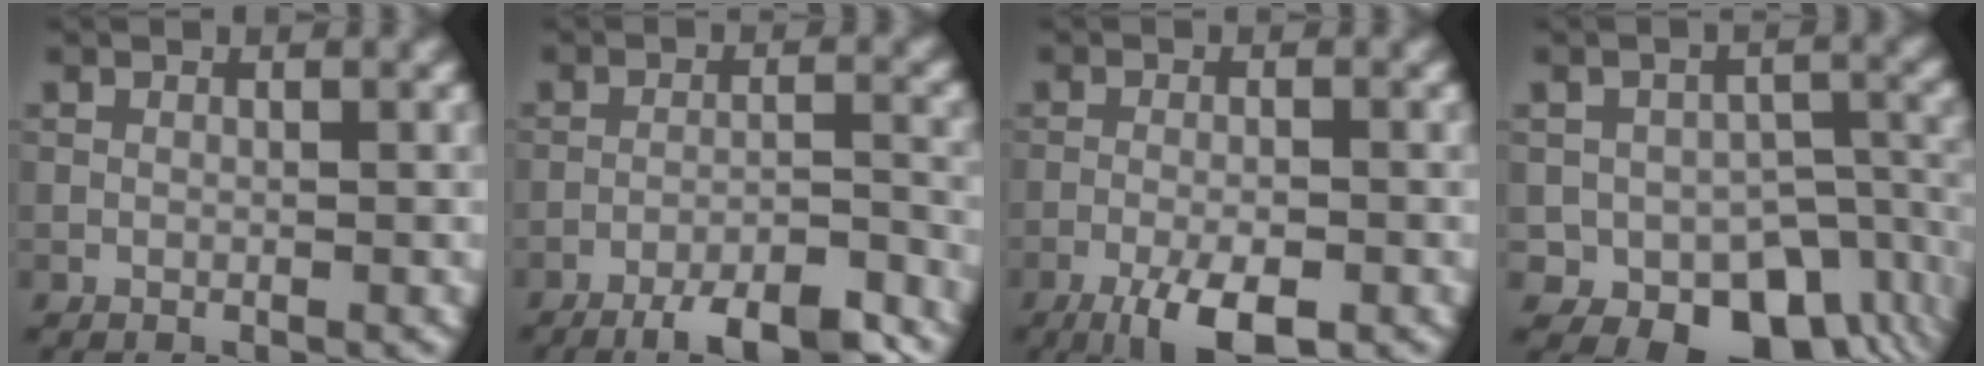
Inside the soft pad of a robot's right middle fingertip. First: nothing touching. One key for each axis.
{"total": 8.6, "fx": -6.9, "fy": 2.0, "fz": 4.7, "tx": -0.071, "ty": -0.012, "tz": -0.099}
{"total": 5.6, "fx": -3.4, "fy": 1.7, "fz": 4.1, "tx": -0.074, "ty": -0.006, "tz": -0.056}
{"total": 10.3, "fx": -4.3, "fy": 7.3, "fz": 5.9, "tx": -0.072, "ty": -0.036, "tz": -0.045}